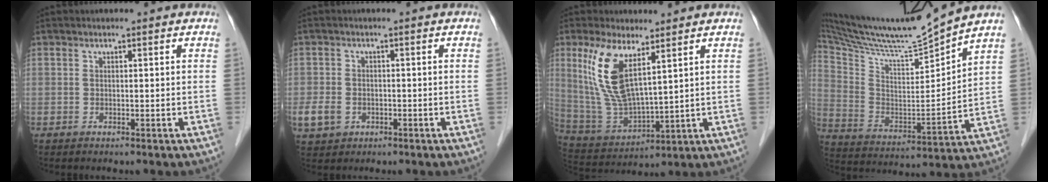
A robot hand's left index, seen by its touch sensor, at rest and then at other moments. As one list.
[{"total": 4.8, "force": [-2.0, 3.9, 2.0], "torque": [-0.055, 0.001, -0.025]}, {"total": 11.3, "force": [5.3, 2.8, 9.5], "torque": [-0.215, -0.005, 0.116]}, {"total": 17.2, "force": [15.8, -1.3, 6.8], "torque": [-0.137, -0.022, 0.280]}]